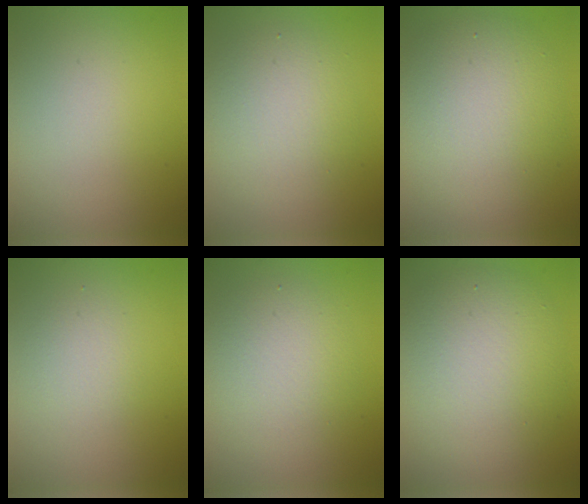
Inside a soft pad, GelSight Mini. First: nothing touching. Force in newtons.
{"total": 4.1, "press": 4.1, "slide": 0.2}
{"total": 7.0, "press": 7.0, "slide": 0.4}
{"total": 1.7, "press": 1.7, "slide": 0.0}
{"total": 4.0, "press": 3.9, "slide": 0.2}
{"total": 7.2, "press": 7.2, "slide": 0.6}